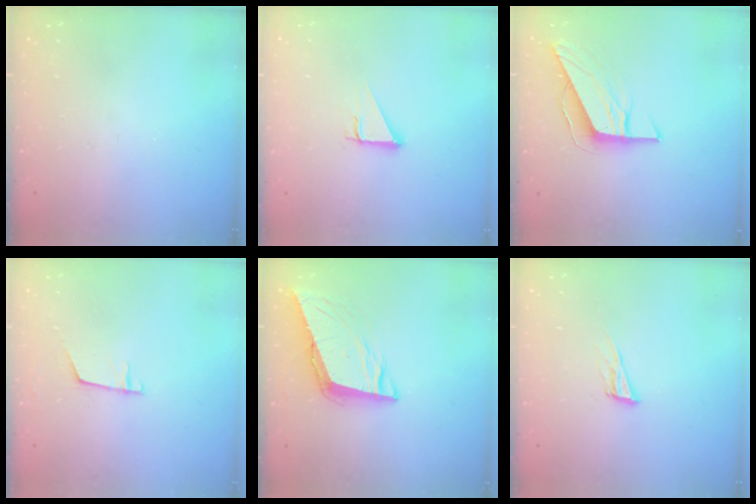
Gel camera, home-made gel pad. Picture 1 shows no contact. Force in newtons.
{"total": 2.5, "press": 2.5, "slide": 0.1}
{"total": 8.8, "press": 8.8, "slide": 0.4}
{"total": 5.0, "press": 5.0, "slide": 0.4}
{"total": 9.8, "press": 9.3, "slide": 3.0}
{"total": 8.4, "press": 8.0, "slide": 2.2}